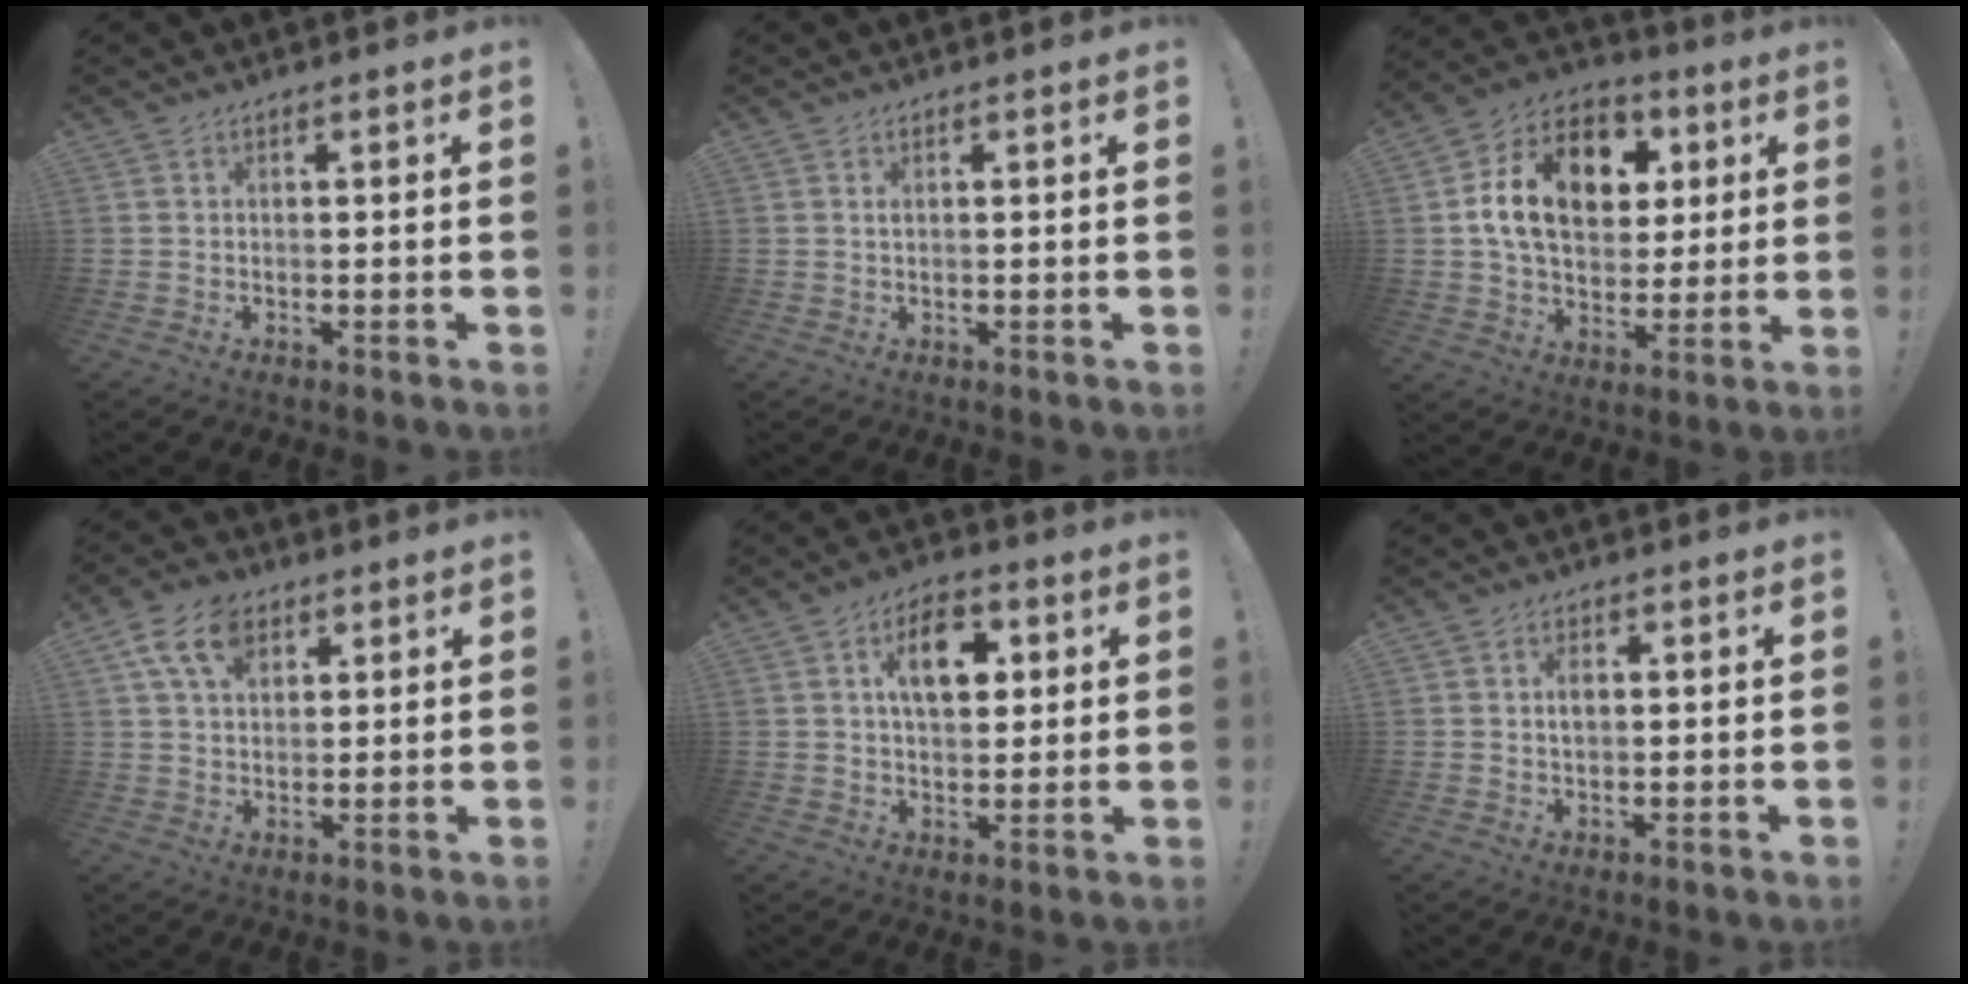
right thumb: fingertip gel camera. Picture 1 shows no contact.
{"total": 0.6, "force": [0.2, 0.1, 0.5], "torque": [-0.009, 0.000, 0.003]}
{"total": 18.4, "force": [5.0, 13.1, 11.9], "torque": [-0.171, -0.007, 0.094]}
{"total": 11.0, "force": [5.0, 7.3, 6.6], "torque": [-0.115, 0.000, 0.096]}
{"total": 11.0, "force": [3.4, 6.8, 8.0], "torque": [-0.112, 0.005, 0.057]}
{"total": 2.6, "force": [0.3, 1.7, 1.9], "torque": [-0.031, 0.002, 0.002]}